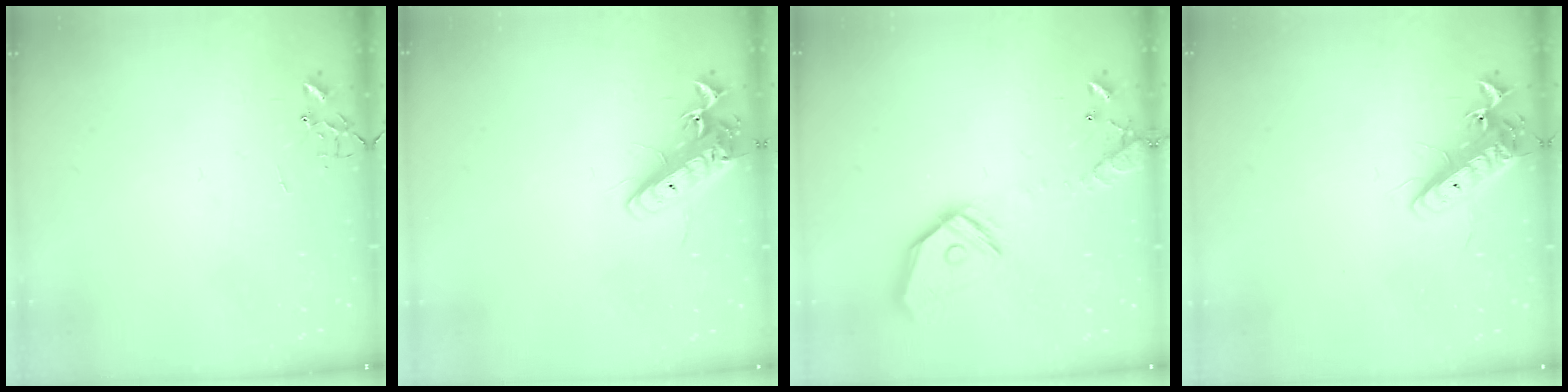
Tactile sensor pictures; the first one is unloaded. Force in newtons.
{"total": 15.0, "press": 14.7, "slide": 2.8}
{"total": 16.6, "press": 16.4, "slide": 2.8}
{"total": 13.6, "press": 13.4, "slide": 2.3}